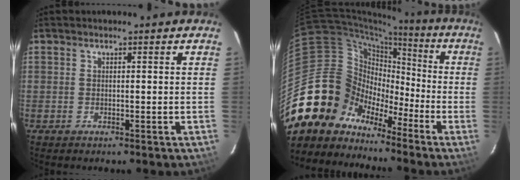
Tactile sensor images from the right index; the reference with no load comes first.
{"total": 16.9, "force": [-11.1, 12.4, 2.8], "torque": [-0.083, 0.055, -0.207]}